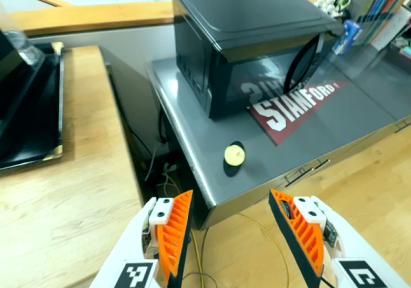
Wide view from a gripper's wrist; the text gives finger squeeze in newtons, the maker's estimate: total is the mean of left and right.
{"total": 0.7, "left": 1.1, "right": 0.4}